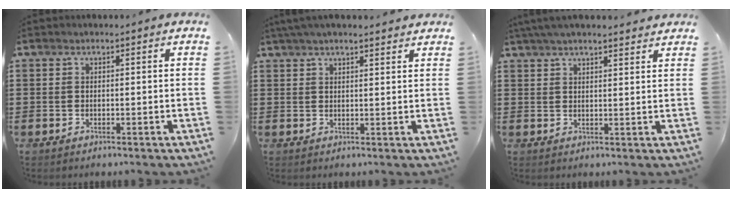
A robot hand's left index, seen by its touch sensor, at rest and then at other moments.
{"total": 2.9, "force": [2.6, 0.2, 1.3], "torque": [-0.031, 0.003, 0.048]}
{"total": 3.8, "force": [3.5, 0.2, 1.5], "torque": [-0.037, -0.001, 0.066]}